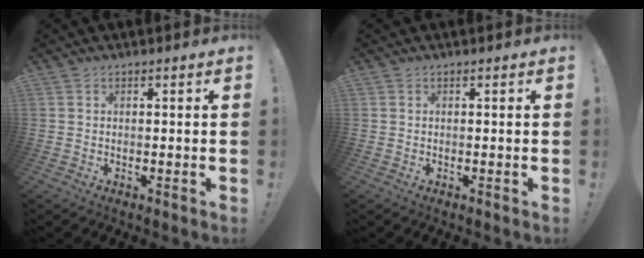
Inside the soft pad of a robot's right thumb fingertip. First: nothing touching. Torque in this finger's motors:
{"motor_torque": [-0.02, 0.00, 0.04, 0.02, 0.00]}